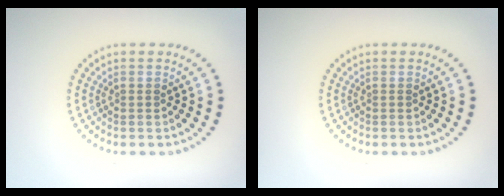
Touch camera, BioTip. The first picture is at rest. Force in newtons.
{"total": 0.0}